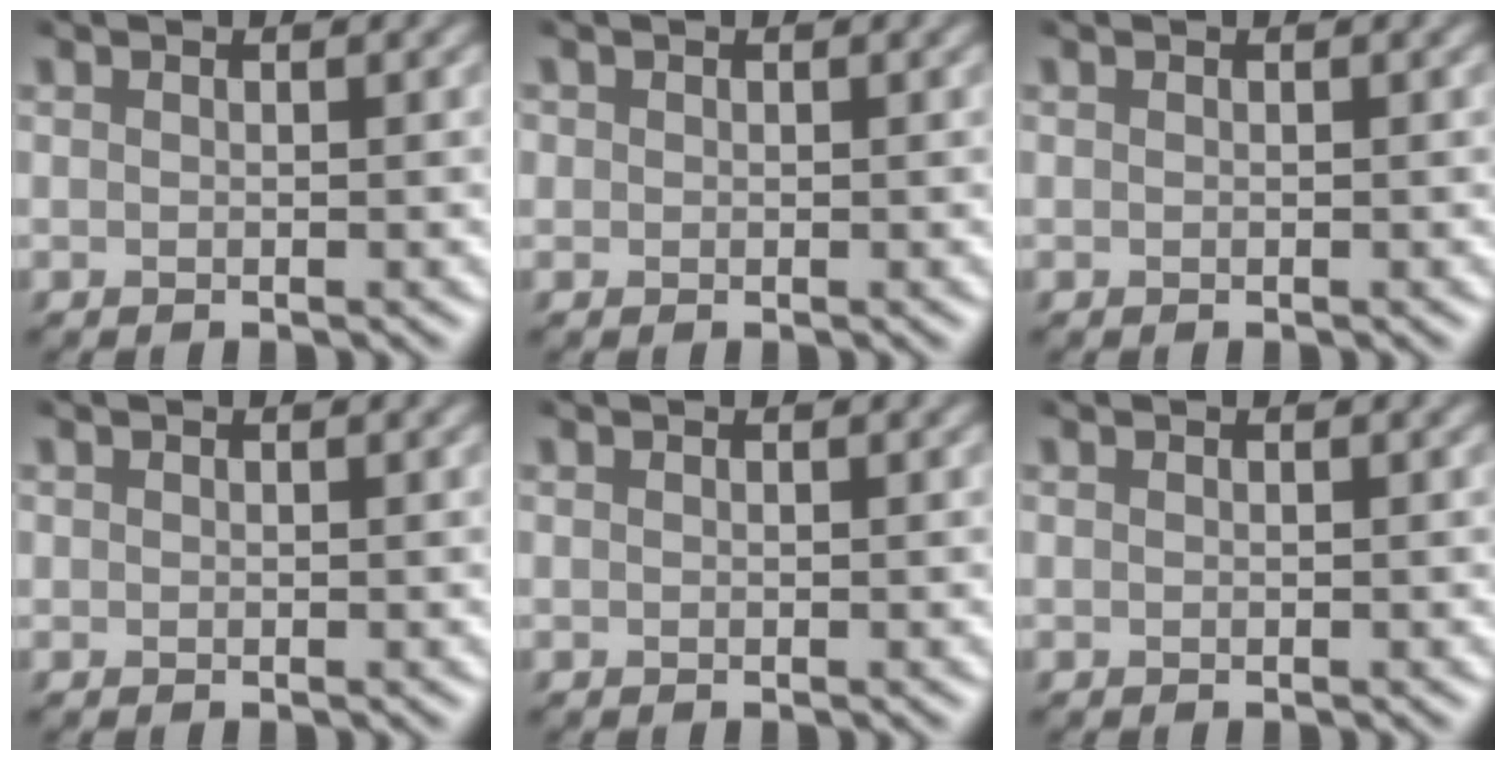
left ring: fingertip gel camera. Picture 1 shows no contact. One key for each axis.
{"total": 1.1, "fx": -0.5, "fy": -0.5, "fz": -0.9, "tx": 0.000, "ty": -0.004, "tz": 0.009}
{"total": 0.0}
{"total": 0.7, "fx": -0.3, "fy": -0.3, "fz": -0.6, "tx": 0.000, "ty": -0.002, "tz": 0.007}
{"total": 0.0}
{"total": 0.0}